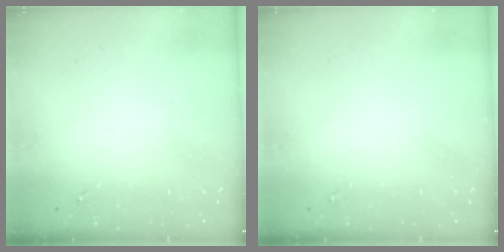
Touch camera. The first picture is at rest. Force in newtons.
{"total": 0.0}